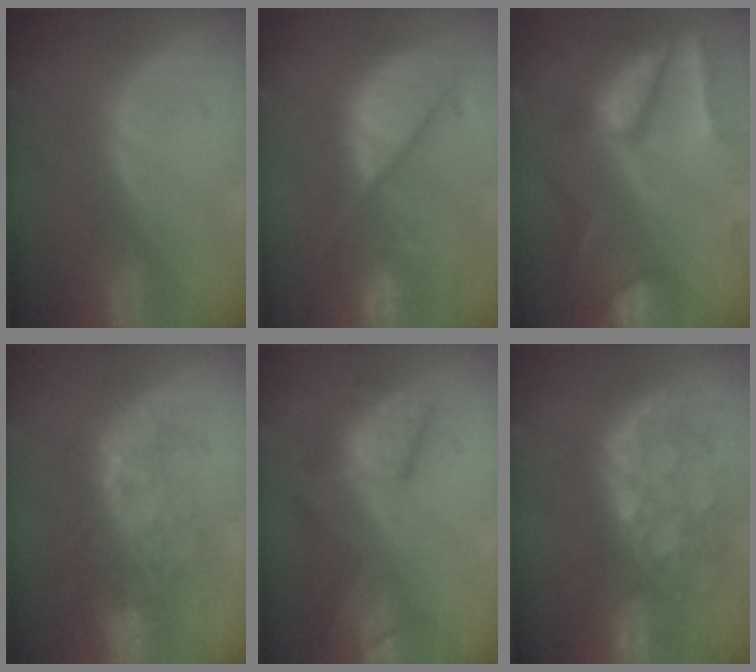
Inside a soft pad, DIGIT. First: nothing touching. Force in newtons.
{"total": 12.1, "press": 9.9, "slide": 7.0}
{"total": 10.5, "press": 8.8, "slide": 5.7}
{"total": 9.7, "press": 8.8, "slide": 4.0}
{"total": 10.0, "press": 8.7, "slide": 4.9}
{"total": 11.1, "press": 9.7, "slide": 5.5}